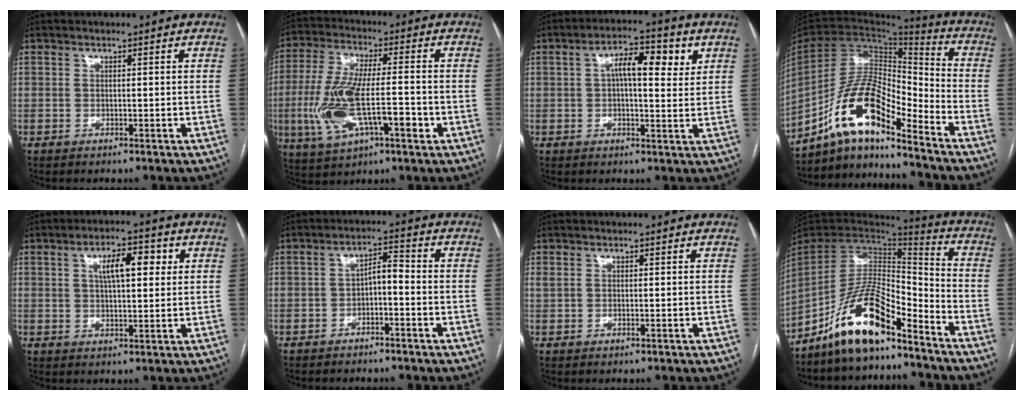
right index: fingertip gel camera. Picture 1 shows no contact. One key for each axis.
{"total": 14.1, "fx": -3.3, "fy": 4.4, "fz": 13.0, "tx": -0.271, "ty": 0.003, "tz": -0.052}
{"total": 8.6, "fx": 2.7, "fy": 3.2, "fz": 7.5, "tx": -0.117, "ty": 0.022, "tz": 0.037}
{"total": 14.2, "fx": -9.8, "fy": 3.2, "fz": 9.7, "tx": -0.191, "ty": 0.032, "tz": -0.174}
{"total": 7.4, "fx": 2.4, "fy": 2.5, "fz": 6.6, "tx": -0.109, "ty": 0.017, "tz": 0.040}
{"total": 3.8, "fx": -1.3, "fy": 1.3, "fz": 3.3, "tx": -0.055, "ty": 0.019, "tz": -0.021}
{"total": 0.8, "fx": 0.2, "fy": 0.3, "fz": 0.7, "tx": -0.027, "ty": 0.002, "tz": 0.009}
{"total": 14.4, "fx": -10.6, "fy": 3.6, "fz": 9.0, "tx": -0.172, "ty": 0.019, "tz": -0.191}